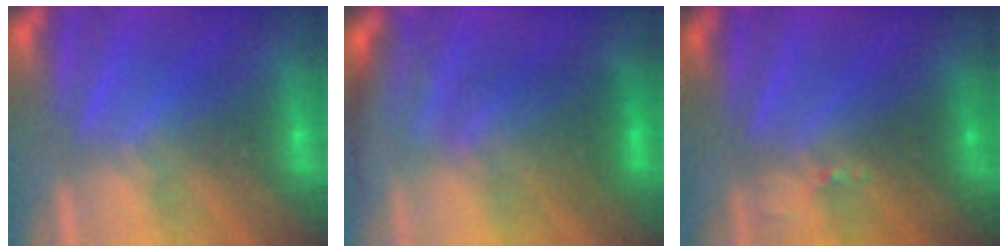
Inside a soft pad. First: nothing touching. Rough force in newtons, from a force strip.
{"total": 2.7}
{"total": 2.4}